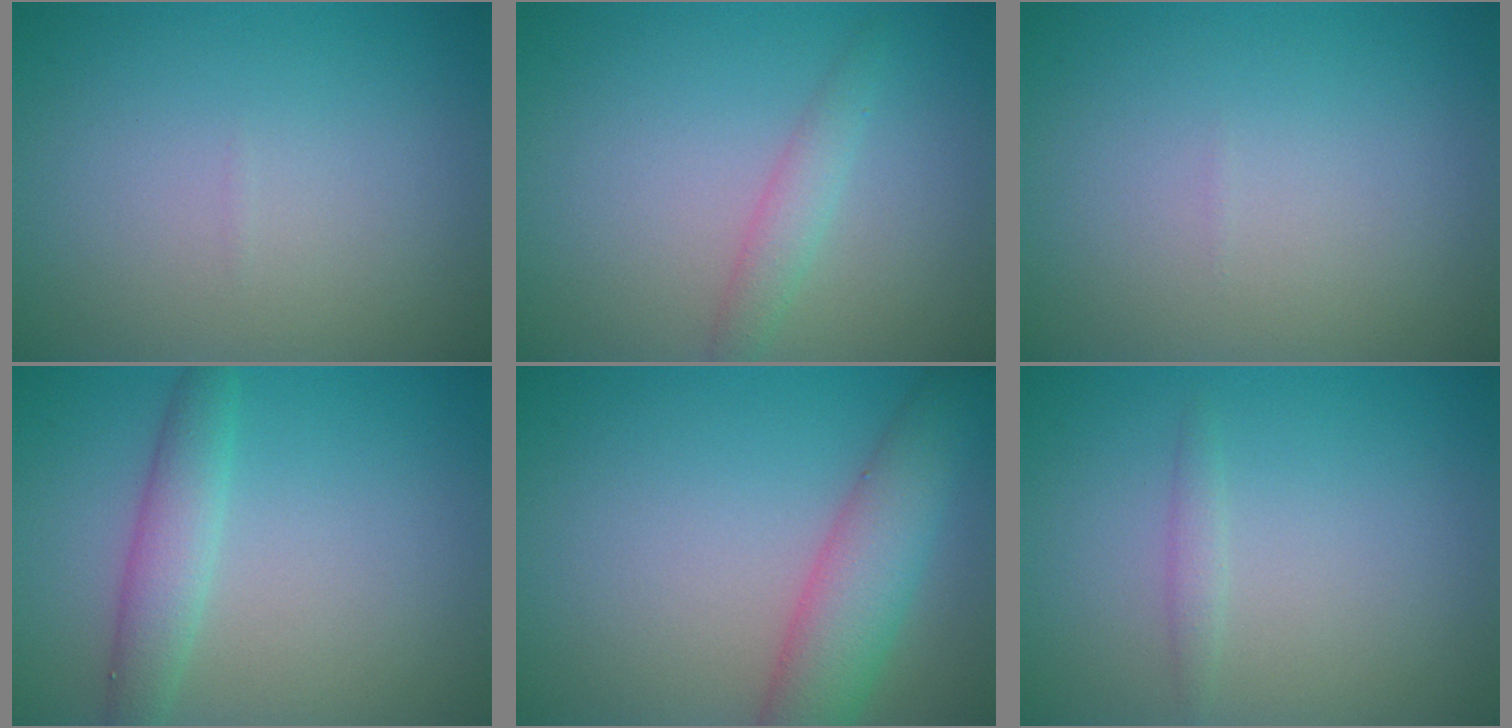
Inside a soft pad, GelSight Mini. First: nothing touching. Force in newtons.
{"total": 1.8, "press": 1.8, "slide": 0.0}
{"total": 0.0}
{"total": 2.9, "press": 2.9, "slide": 0.1}
{"total": 5.6, "press": 5.6, "slide": 0.2}
{"total": 1.0, "press": 1.0, "slide": 0.0}